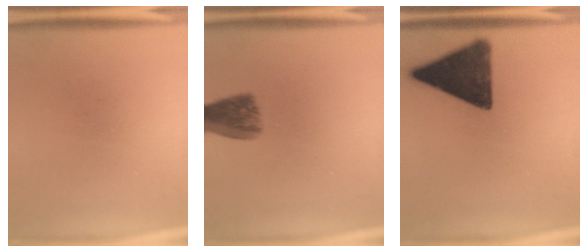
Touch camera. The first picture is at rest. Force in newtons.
{"total": 6.5}
{"total": 14.6}